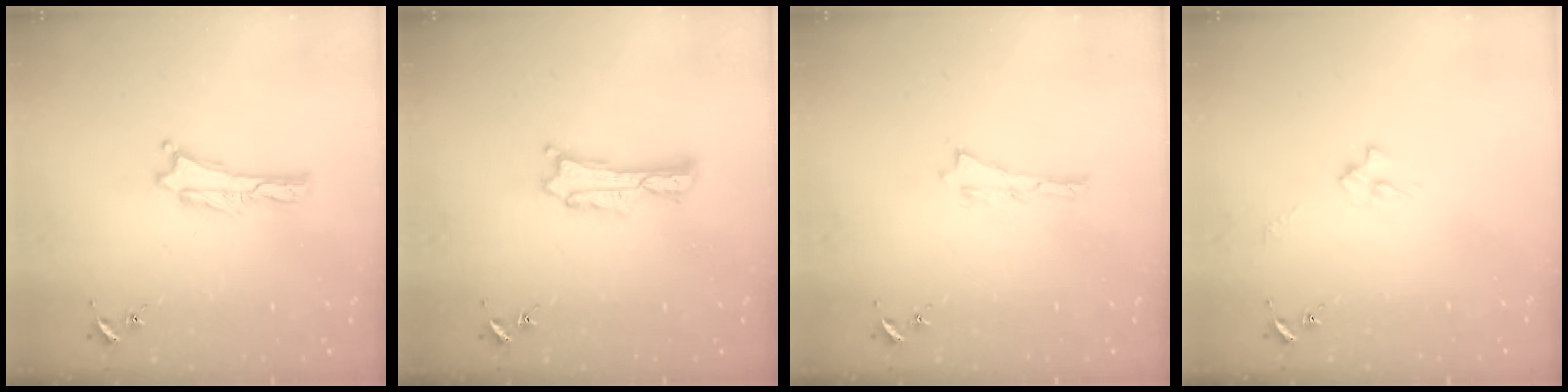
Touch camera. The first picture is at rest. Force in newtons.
{"total": 1.2, "press": 1.2, "slide": 0.2}
{"total": 0.0}
{"total": 2.4, "press": 2.4, "slide": 0.4}